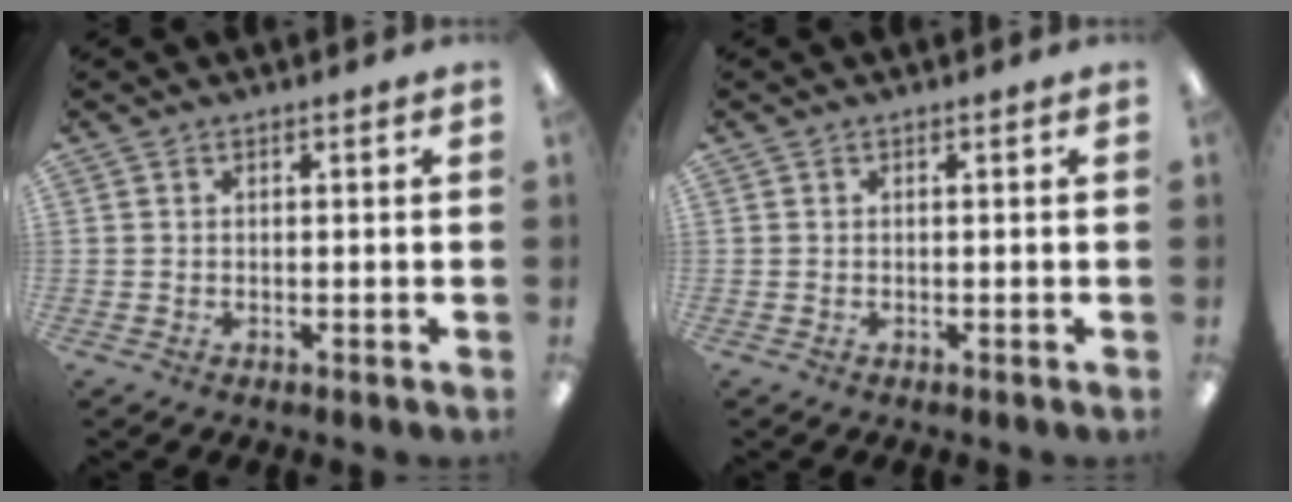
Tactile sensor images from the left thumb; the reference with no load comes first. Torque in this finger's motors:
{"motor_torque": [0.00, 0.00, 0.05, -0.05, 0.00]}